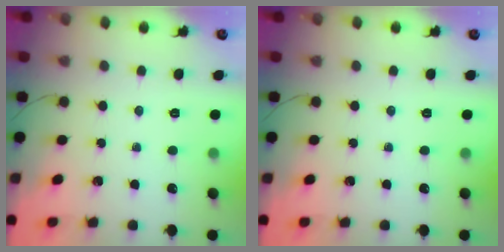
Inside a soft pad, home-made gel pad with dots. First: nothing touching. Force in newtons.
{"total": 0.0}